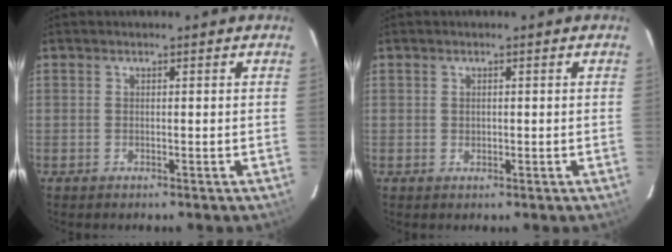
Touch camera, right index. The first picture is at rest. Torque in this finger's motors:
{"motor_torque": [-0.14, -0.02, -0.03, -0.01]}